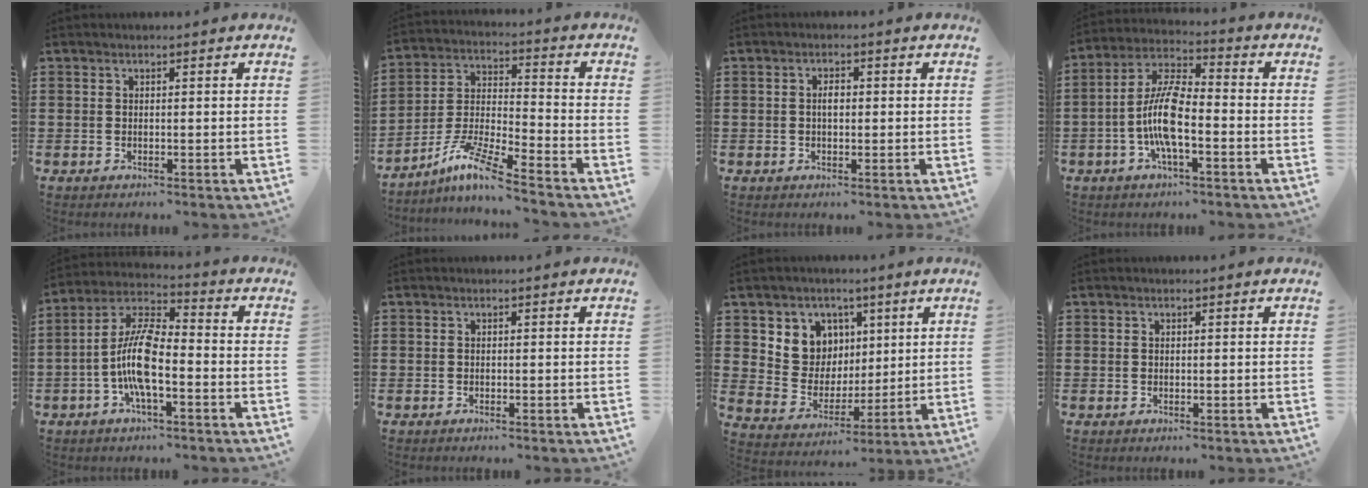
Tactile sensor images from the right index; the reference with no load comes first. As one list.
[{"total": 9.3, "force": [-7.4, 0.4, 5.7], "torque": [-0.129, -0.007, -0.150]}, {"total": 2.0, "force": [0.1, 0.9, 1.7], "torque": [-0.034, 0.005, 0.001]}, {"total": 9.4, "force": [-2.5, 2.8, 8.7], "torque": [-0.202, -0.014, -0.052]}, {"total": 9.9, "force": [-2.5, 3.1, 9.1], "torque": [-0.209, -0.011, -0.053]}, {"total": 0.0}, {"total": 8.0, "force": [3.2, 7.2, 1.1], "torque": [-0.062, -0.018, 0.062]}, {"total": 0.0}]